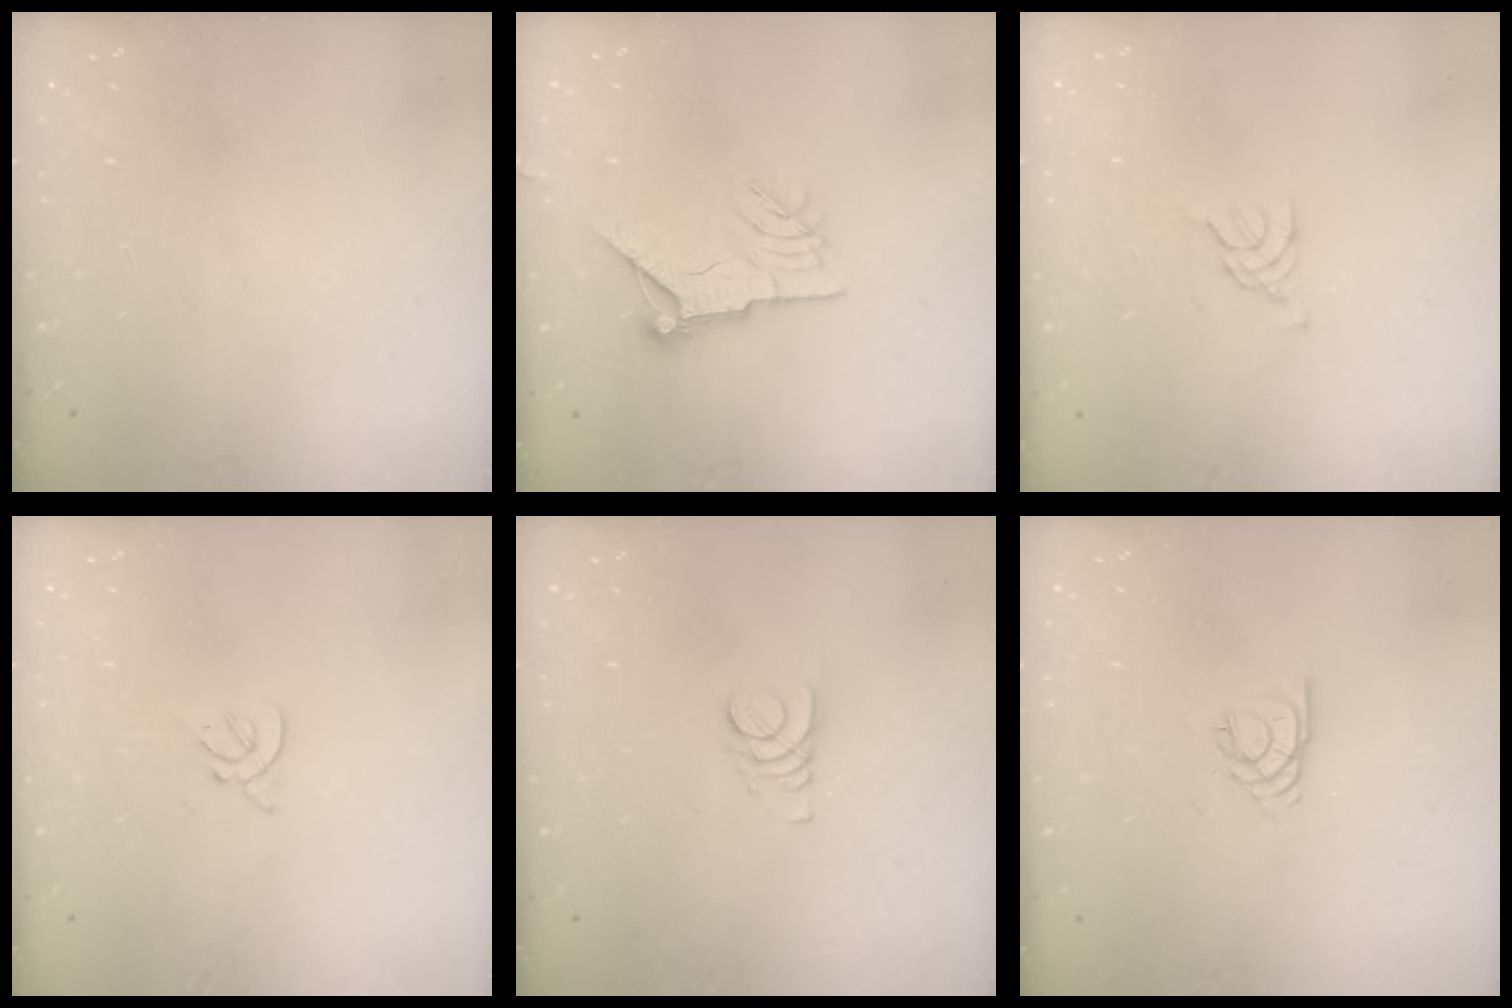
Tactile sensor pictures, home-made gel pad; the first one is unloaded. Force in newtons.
{"total": 9.9, "press": 9.9, "slide": 1.0}
{"total": 0.8, "press": 0.7, "slide": 0.3}
{"total": 2.2, "press": 2.1, "slide": 0.6}
{"total": 2.7, "press": 2.7, "slide": 0.3}
{"total": 3.2, "press": 3.2, "slide": 0.5}